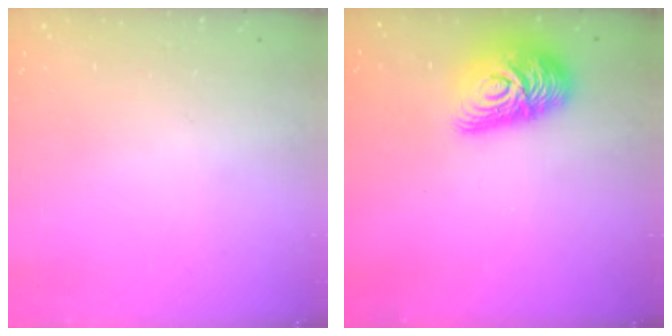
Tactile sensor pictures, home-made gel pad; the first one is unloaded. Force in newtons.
{"total": 14.3, "press": 14.2, "slide": 0.9}